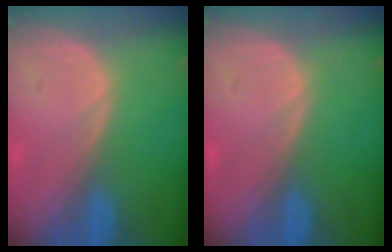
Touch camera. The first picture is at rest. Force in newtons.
{"total": 0.0}